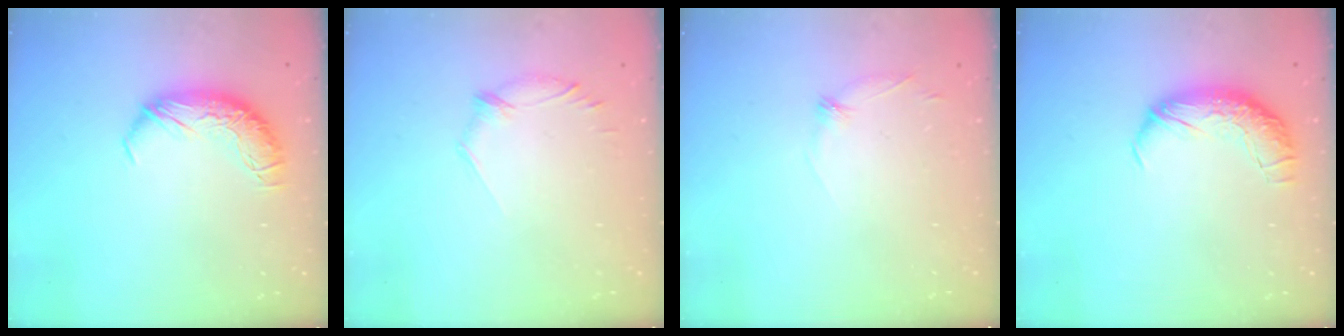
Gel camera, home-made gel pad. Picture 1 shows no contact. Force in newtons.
{"total": 6.6, "press": 6.5, "slide": 1.1}
{"total": 8.0, "press": 8.0, "slide": 0.6}
{"total": 2.4, "press": 1.1, "slide": 2.2}